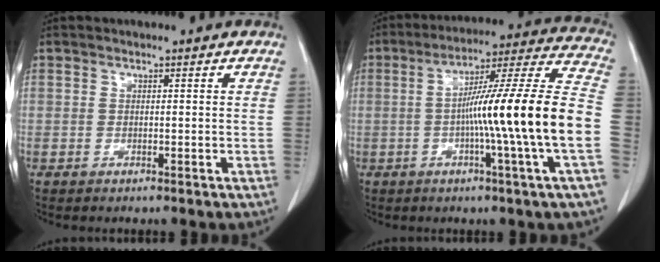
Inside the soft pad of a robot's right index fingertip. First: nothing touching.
{"total": 19.5, "force": [-3.3, -1.9, 19.1], "torque": [-0.277, 0.009, -0.066]}